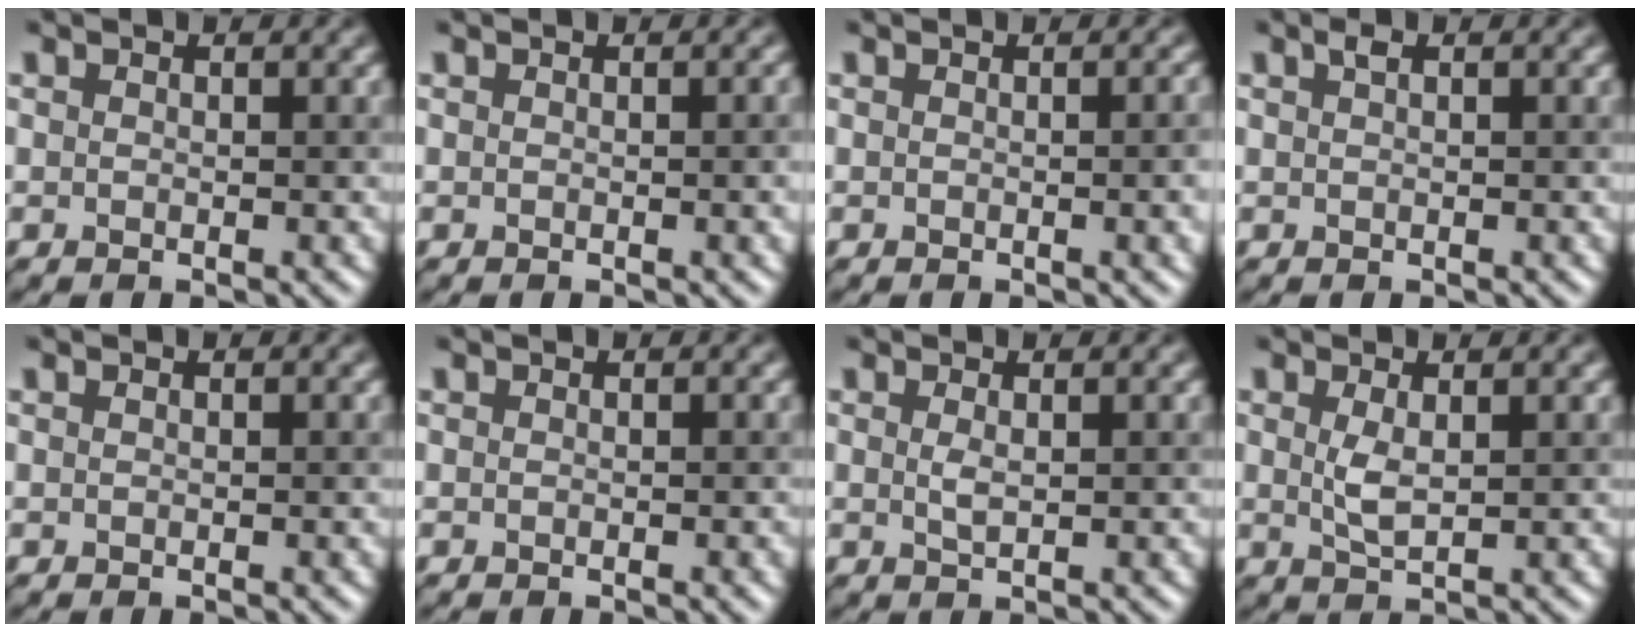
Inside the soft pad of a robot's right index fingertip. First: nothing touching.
{"total": 1.9, "force": [0.0, 0.5, 1.9], "torque": [-0.017, 0.003, -0.003]}
{"total": 3.2, "force": [-0.1, 1.1, 3.0], "torque": [-0.021, 0.005, -0.002]}
{"total": 0.7, "force": [0.4, 0.2, 0.5], "torque": [-0.011, 0.004, 0.007]}
{"total": 0.0}
{"total": 0.7, "force": [-0.1, 0.1, 0.7], "torque": [-0.006, 0.000, -0.002]}
{"total": 1.0, "force": [0.3, 0.3, 0.9], "torque": [-0.024, 0.000, 0.006]}
{"total": 2.0, "force": [0.5, 0.7, 1.8], "torque": [-0.043, 0.000, 0.013]}